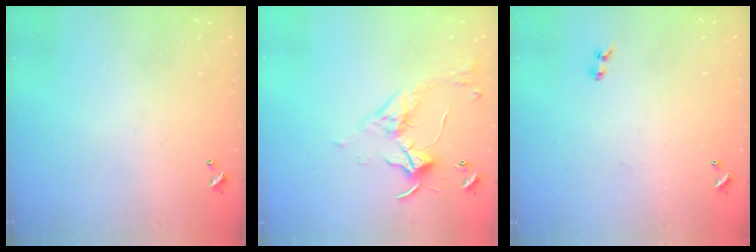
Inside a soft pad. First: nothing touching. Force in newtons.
{"total": 3.3, "press": 3.3, "slide": 0.6}
{"total": 1.3, "press": 1.1, "slide": 0.7}